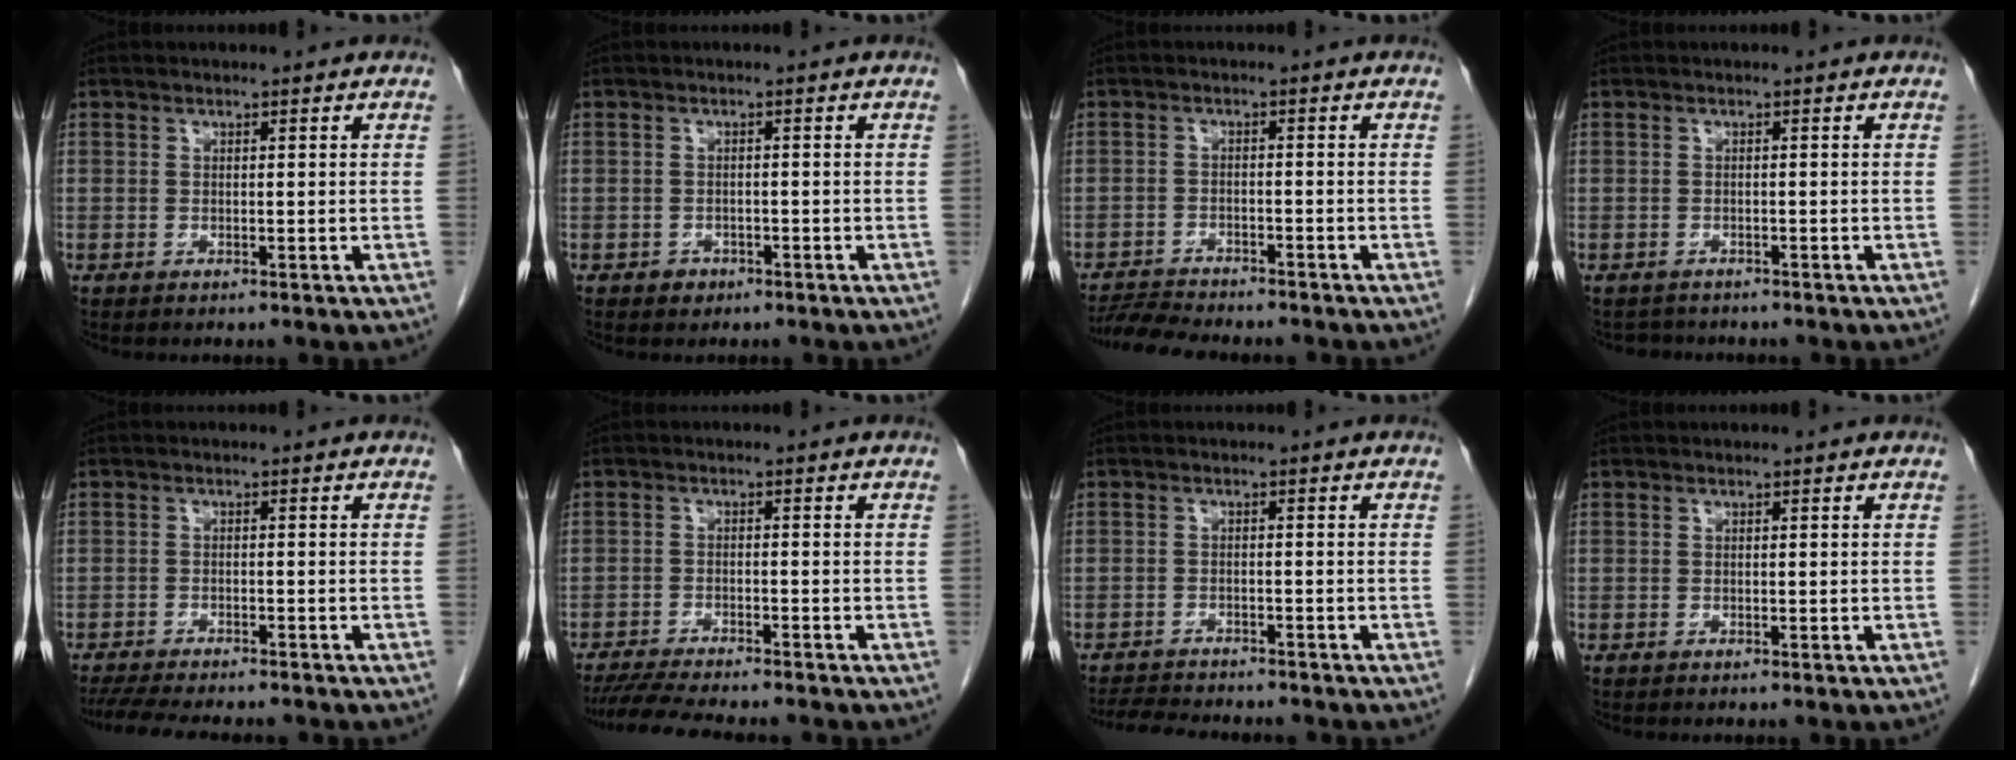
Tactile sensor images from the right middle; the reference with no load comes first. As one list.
[{"total": 1.5, "force": [-0.9, 1.2, 0.3], "torque": [-0.005, 0.004, -0.010]}, {"total": 7.3, "force": [-7.0, 0.6, 2.2], "torque": [-0.034, -0.013, -0.112]}, {"total": 2.0, "force": [-1.9, 0.8, -0.3], "torque": [0.002, -0.003, -0.029]}, {"total": 11.7, "force": [-10.3, 2.0, 5.1], "torque": [-0.080, -0.013, -0.144]}, {"total": 10.4, "force": [-9.2, 0.9, 4.6], "torque": [-0.069, -0.015, -0.140]}, {"total": 7.9, "force": [-7.4, 1.3, 2.5], "torque": [-0.039, -0.008, -0.111]}, {"total": 0.0}]